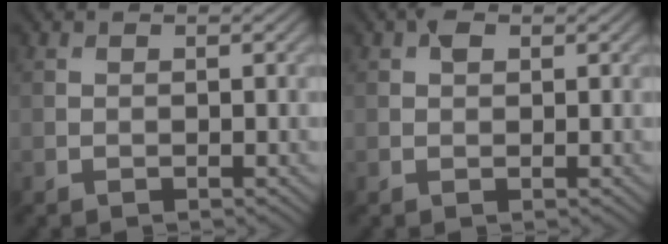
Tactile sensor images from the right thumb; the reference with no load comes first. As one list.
[{"total": 1.3, "force": [0.6, 0.8, 0.8], "torque": [-0.014, 0.003, 0.010]}]